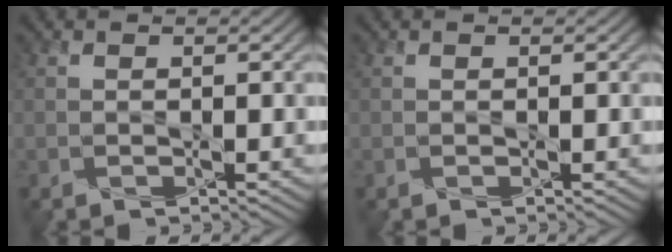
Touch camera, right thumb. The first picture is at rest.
{"total": 0.0}